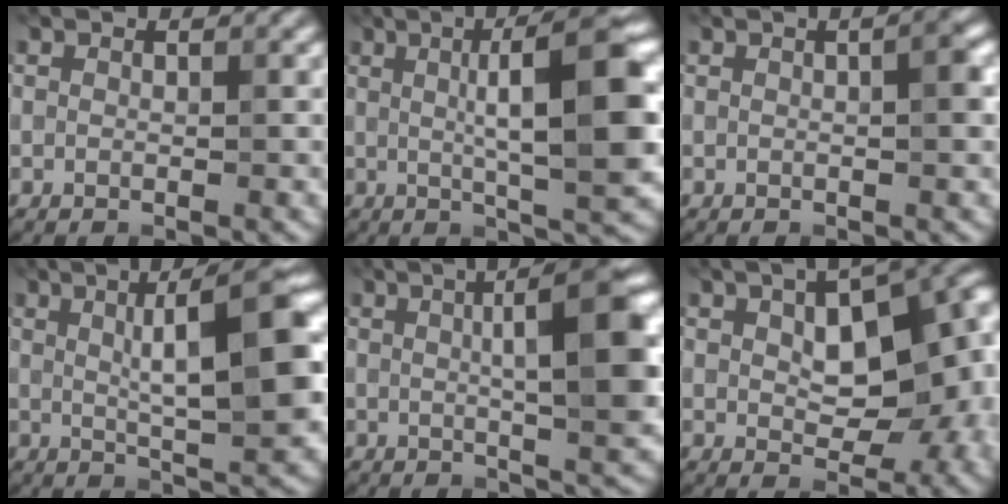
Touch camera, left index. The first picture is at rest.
{"total": 10.0, "force": [1.4, 1.7, 9.8], "torque": [-0.134, 0.015, 0.022]}
{"total": 2.0, "force": [0.3, 0.6, 1.9], "torque": [-0.031, 0.009, 0.004]}
{"total": 9.2, "force": [1.7, 1.6, 8.9], "torque": [-0.125, 0.014, 0.029]}
{"total": 8.1, "force": [1.3, 1.3, 7.9], "torque": [-0.112, 0.015, 0.022]}
{"total": 11.5, "force": [1.2, 6.2, 9.5], "torque": [-0.116, 0.011, 0.028]}